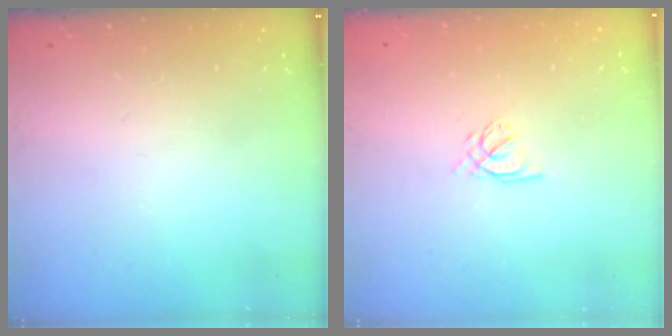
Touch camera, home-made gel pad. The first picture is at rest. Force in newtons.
{"total": 2.4, "press": 2.4, "slide": 0.3}